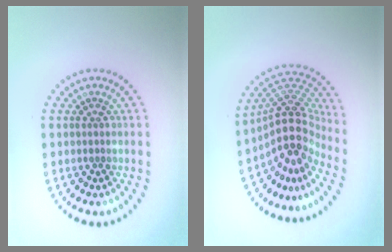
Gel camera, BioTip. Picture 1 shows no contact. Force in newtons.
{"total": 5.5, "press": 3.9, "slide": 3.8}